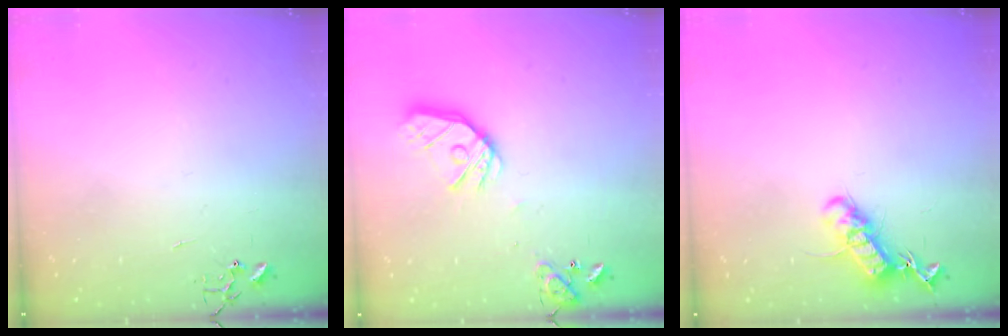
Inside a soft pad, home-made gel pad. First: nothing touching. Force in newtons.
{"total": 15.4, "press": 15.3, "slide": 2.1}
{"total": 13.8, "press": 13.7, "slide": 1.3}